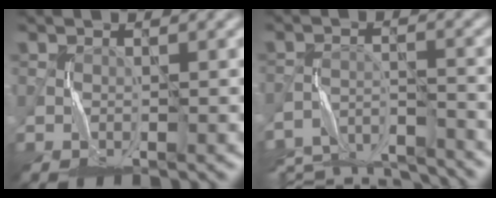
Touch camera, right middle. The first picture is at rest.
{"total": 10.9, "force": [-10.3, 2.7, 2.7], "torque": [-0.048, -0.012, -0.154]}